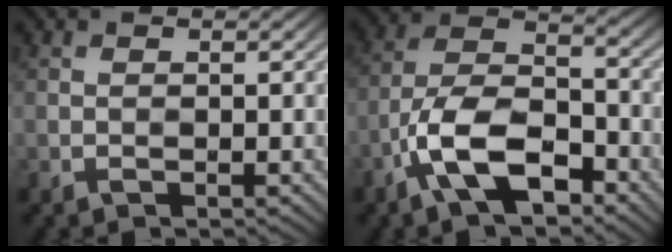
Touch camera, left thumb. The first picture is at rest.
{"total": 10.7, "force": [-5.4, 4.9, 7.7], "torque": [-0.157, -0.001, -0.115]}